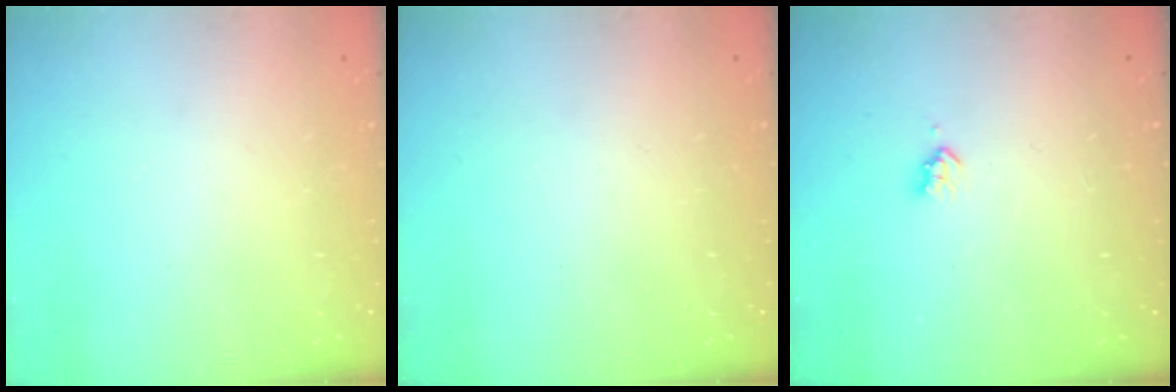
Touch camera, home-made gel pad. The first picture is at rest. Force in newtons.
{"total": 0.0}
{"total": 2.2, "press": 2.1, "slide": 0.4}